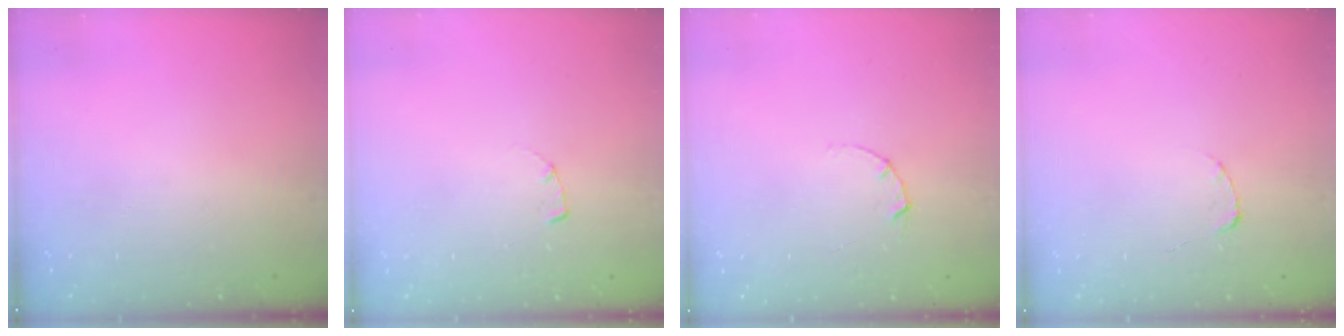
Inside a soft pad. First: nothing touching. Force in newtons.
{"total": 1.7, "press": 1.7, "slide": 0.2}
{"total": 2.1, "press": 2.1, "slide": 0.1}
{"total": 2.2, "press": 2.2, "slide": 0.3}